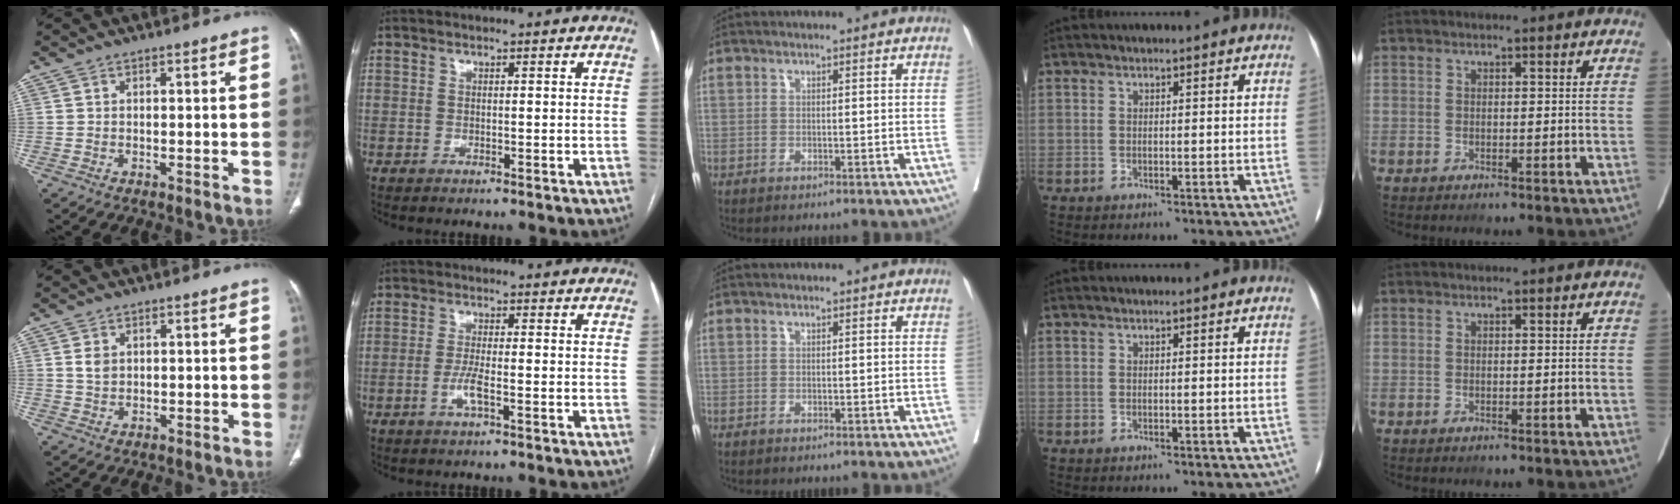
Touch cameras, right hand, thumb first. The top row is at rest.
{"thumb": {"total": 2.5, "force": [0.8, 1.8, 1.5], "torque": [-0.022, -0.003, 0.020]}, "index": {"total": 3.2, "force": [-1.2, 0.2, 2.9], "torque": [-0.062, -0.003, -0.025]}}